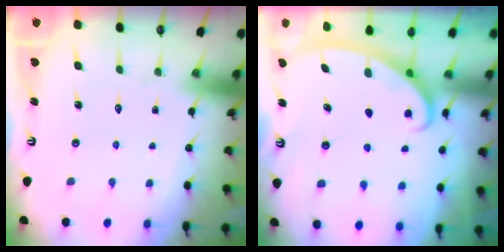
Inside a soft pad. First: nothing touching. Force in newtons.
{"total": 3.0, "press": 2.9, "slide": 0.4}